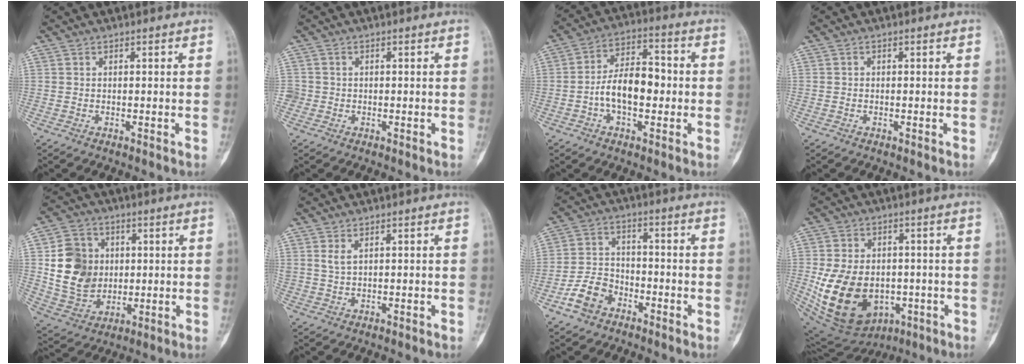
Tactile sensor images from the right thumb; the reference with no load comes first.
{"total": 1.7, "force": [-0.2, 1.7, 0.1], "torque": [0.007, 0.006, -0.004]}
{"total": 10.6, "force": [-1.5, 6.0, 8.6], "torque": [-0.130, 0.035, -0.035]}
{"total": 0.5, "force": [-0.1, 0.5, 0.1], "torque": [0.003, 0.005, -0.004]}
{"total": 14.2, "force": [1.9, 11.7, 7.7], "torque": [-0.109, -0.003, 0.047]}
{"total": 2.0, "force": [1.1, 0.9, 1.4], "torque": [-0.031, -0.003, 0.031]}
{"total": 7.3, "force": [-4.1, 5.1, 3.3], "torque": [-0.050, 0.030, -0.080]}
{"total": 18.4, "force": [-3.1, 13.5, 12.2], "torque": [-0.206, 0.002, -0.020]}